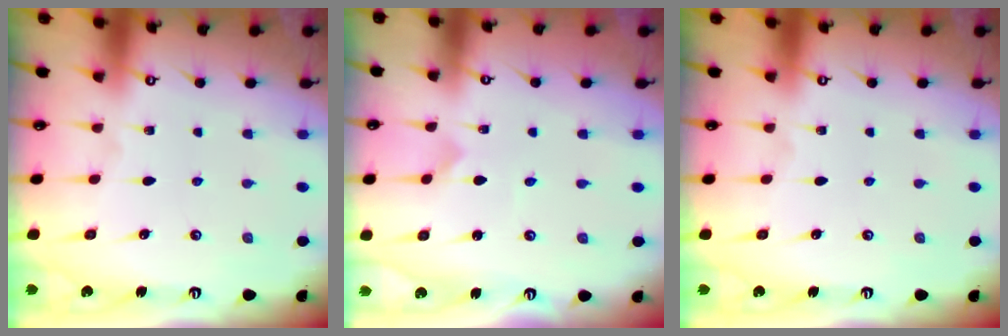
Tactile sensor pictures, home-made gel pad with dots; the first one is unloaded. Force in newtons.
{"total": 0.0}
{"total": 0.0}